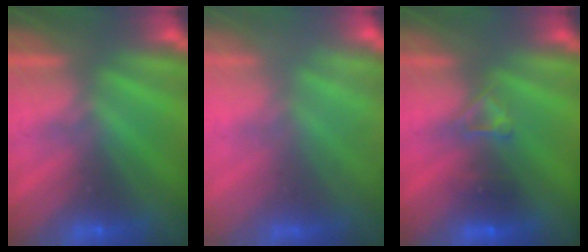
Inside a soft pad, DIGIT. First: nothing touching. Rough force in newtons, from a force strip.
{"total": 2.2}
{"total": 2.9}